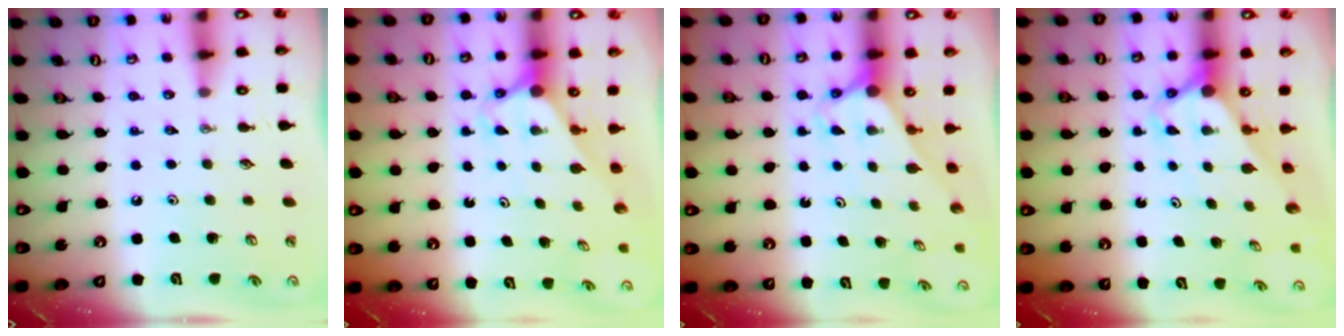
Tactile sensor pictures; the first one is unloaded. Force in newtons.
{"total": 2.9, "press": 2.9, "slide": 0.0}
{"total": 2.8, "press": 2.8, "slide": 0.0}
{"total": 3.0, "press": 3.0, "slide": 0.3}